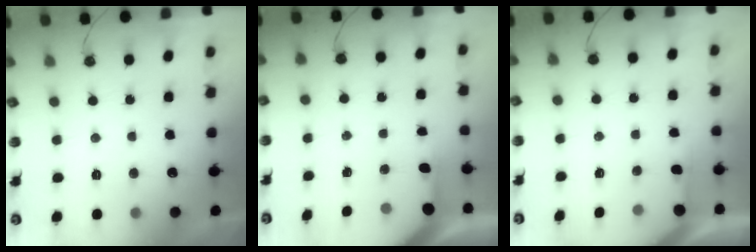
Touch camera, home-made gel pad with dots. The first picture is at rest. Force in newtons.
{"total": 3.9, "press": 3.9, "slide": 0.2}
{"total": 2.9, "press": 2.9, "slide": 0.2}